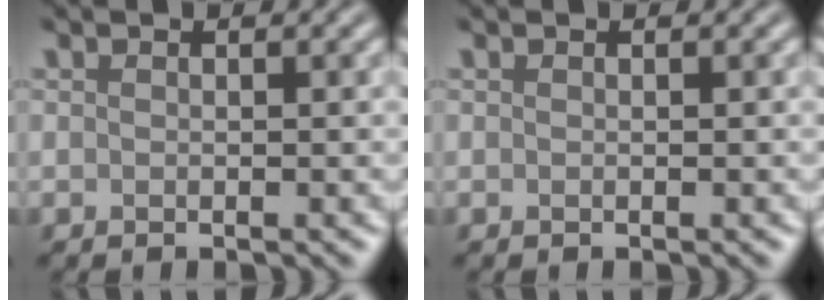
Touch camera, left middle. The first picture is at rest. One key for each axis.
{"total": 0.0}